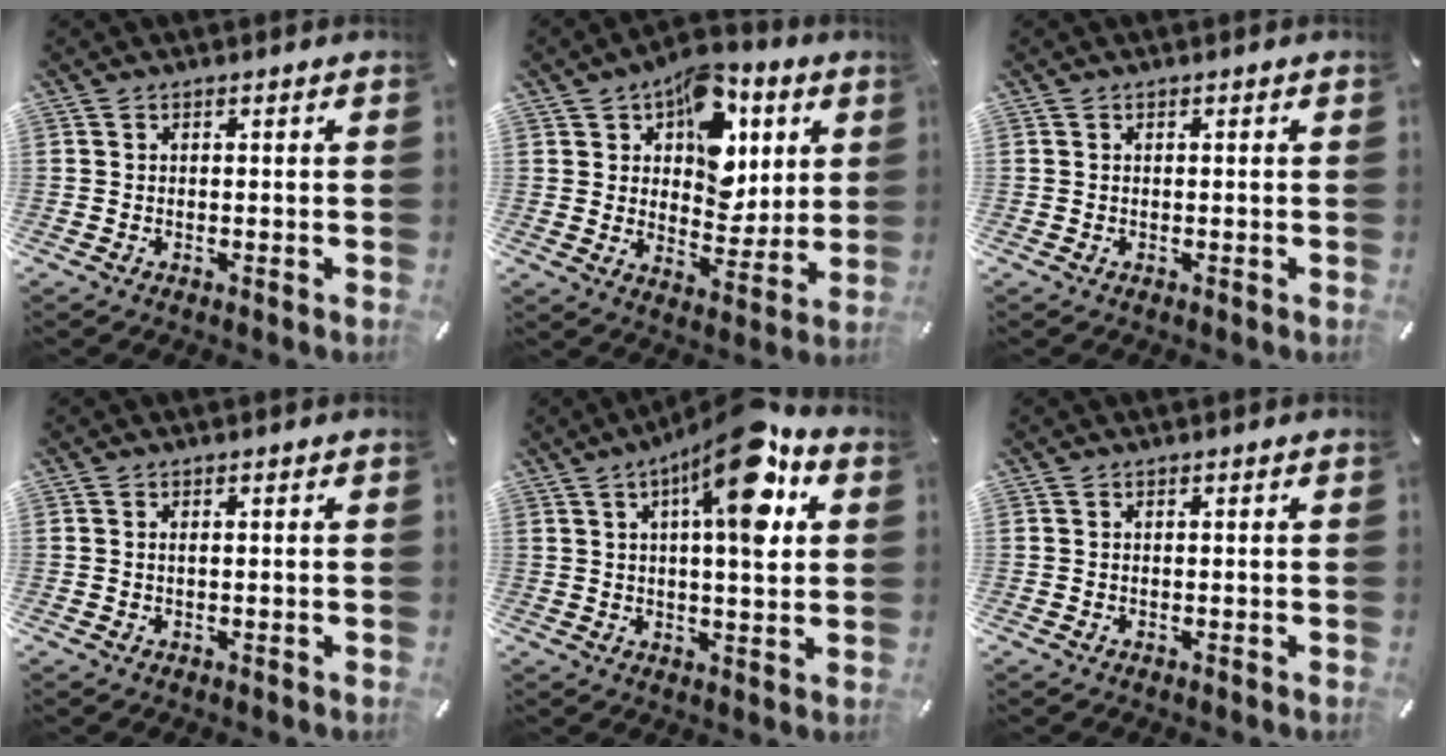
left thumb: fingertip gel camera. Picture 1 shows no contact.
{"total": 15.2, "force": [6.8, 10.2, 8.9], "torque": [-0.126, -0.036, 0.124]}
{"total": 0.0}
{"total": 0.6, "force": [0.1, 0.2, 0.6], "torque": [-0.013, -0.001, 0.002]}
{"total": 16.6, "force": [7.4, 4.8, 14.1], "torque": [-0.207, -0.034, 0.110]}
{"total": 0.0}